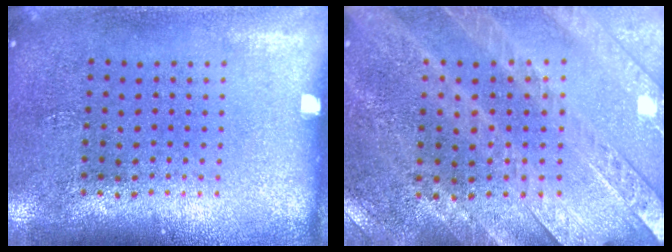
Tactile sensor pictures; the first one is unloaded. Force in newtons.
{"total": 3.0, "press": 2.7, "slide": 1.1}